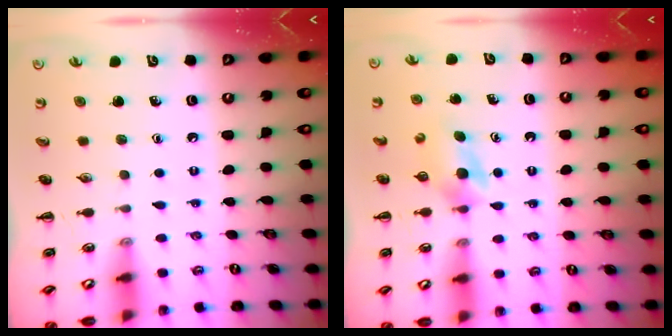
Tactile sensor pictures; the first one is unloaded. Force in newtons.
{"total": 3.9, "press": 3.6, "slide": 1.3}